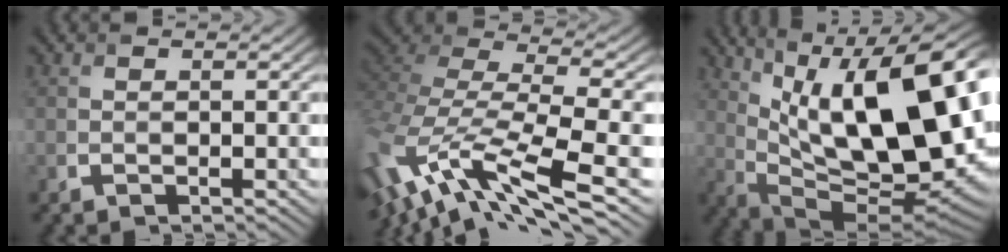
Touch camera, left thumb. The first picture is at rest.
{"total": 14.1, "force": [-5.7, 5.5, 11.7], "torque": [-0.294, -0.026, -0.082]}
{"total": 19.5, "force": [5.3, 7.6, 17.1], "torque": [-0.273, 0.023, 0.098]}